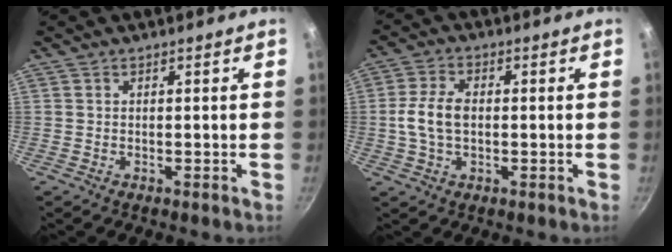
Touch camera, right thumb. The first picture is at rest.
{"total": 7.2, "force": [-0.2, 4.4, 5.6], "torque": [-0.112, 0.016, -0.008]}